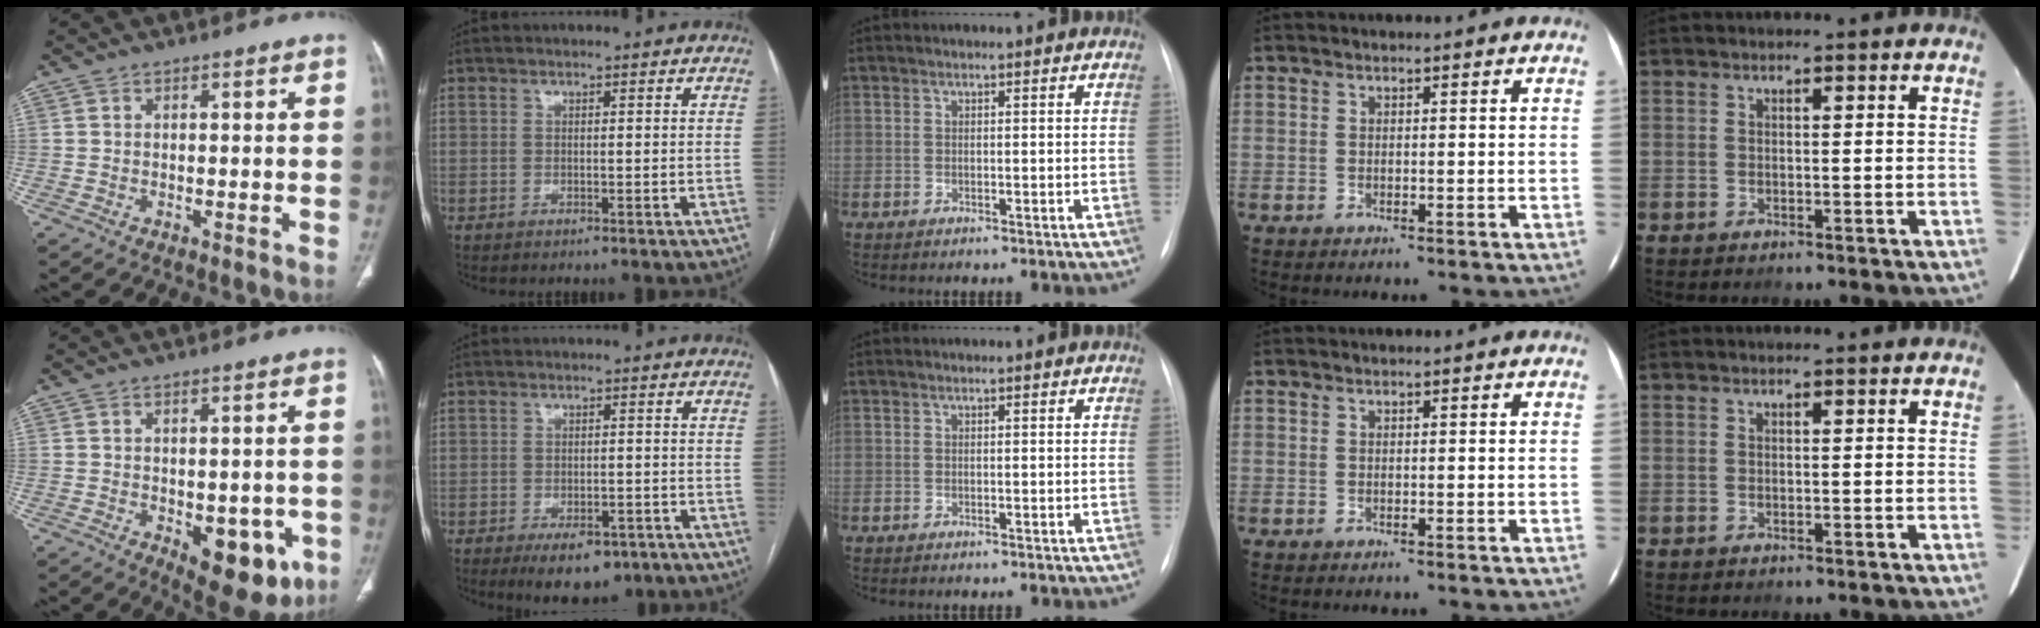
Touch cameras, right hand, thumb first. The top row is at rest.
{"thumb": {"total": 12.1, "force": [-4.0, 6.4, 9.4], "torque": [-0.088, 0.001, -0.036]}, "index": {"total": 7.0, "force": [-4.5, 3.5, 4.0], "torque": [-0.054, 0.000, -0.061]}}